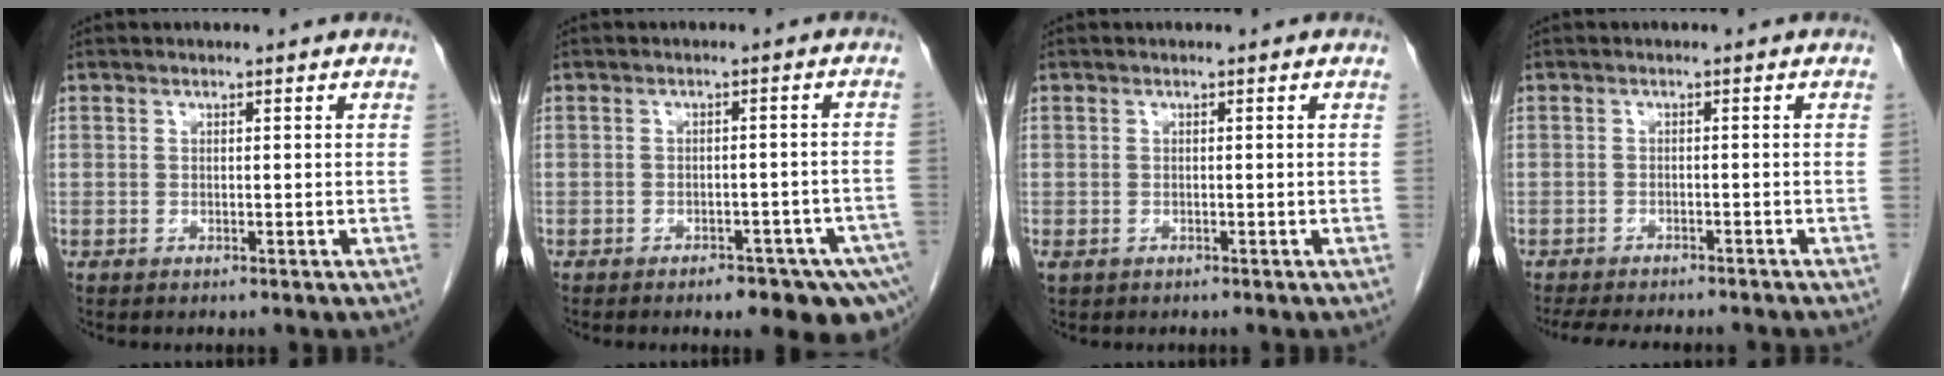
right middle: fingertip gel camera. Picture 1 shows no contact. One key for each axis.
{"total": 10.2, "fx": -7.1, "fy": 3.4, "fz": 6.5, "tx": -0.049, "ty": 0.007, "tz": -0.086}
{"total": 0.8, "fx": -0.4, "fy": 0.4, "fz": 0.4, "tx": -0.010, "ty": 0.000, "tz": -0.002}
{"total": 11.1, "fx": -9.8, "fy": 2.6, "fz": 4.6, "tx": -0.073, "ty": -0.011, "tz": -0.130}